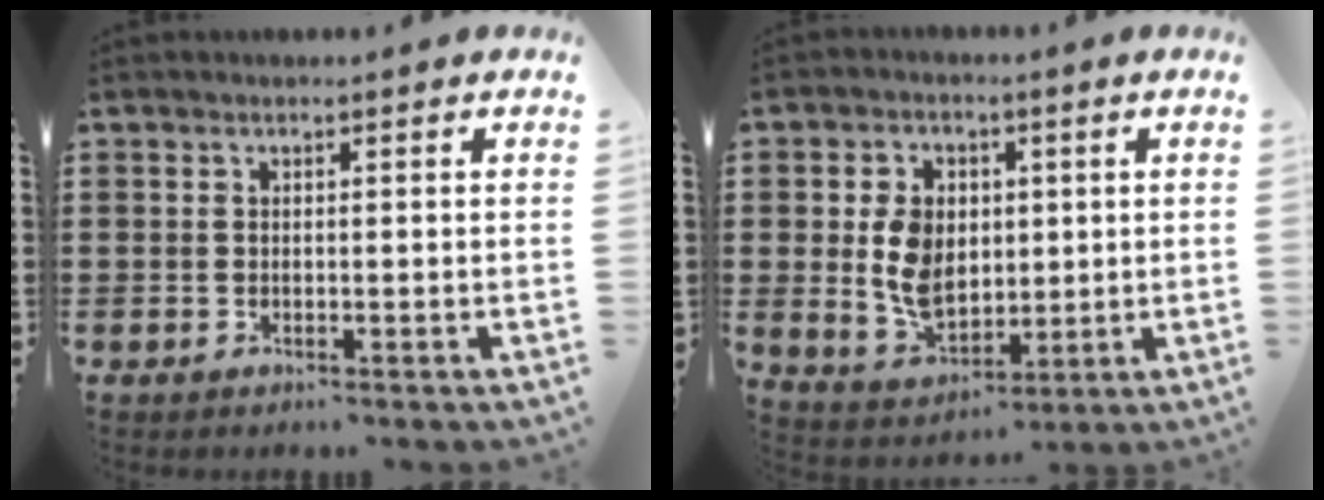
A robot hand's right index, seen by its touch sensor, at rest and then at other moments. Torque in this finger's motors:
{"motor_torque": [1.72, 0.42, 0.52, 0.21]}